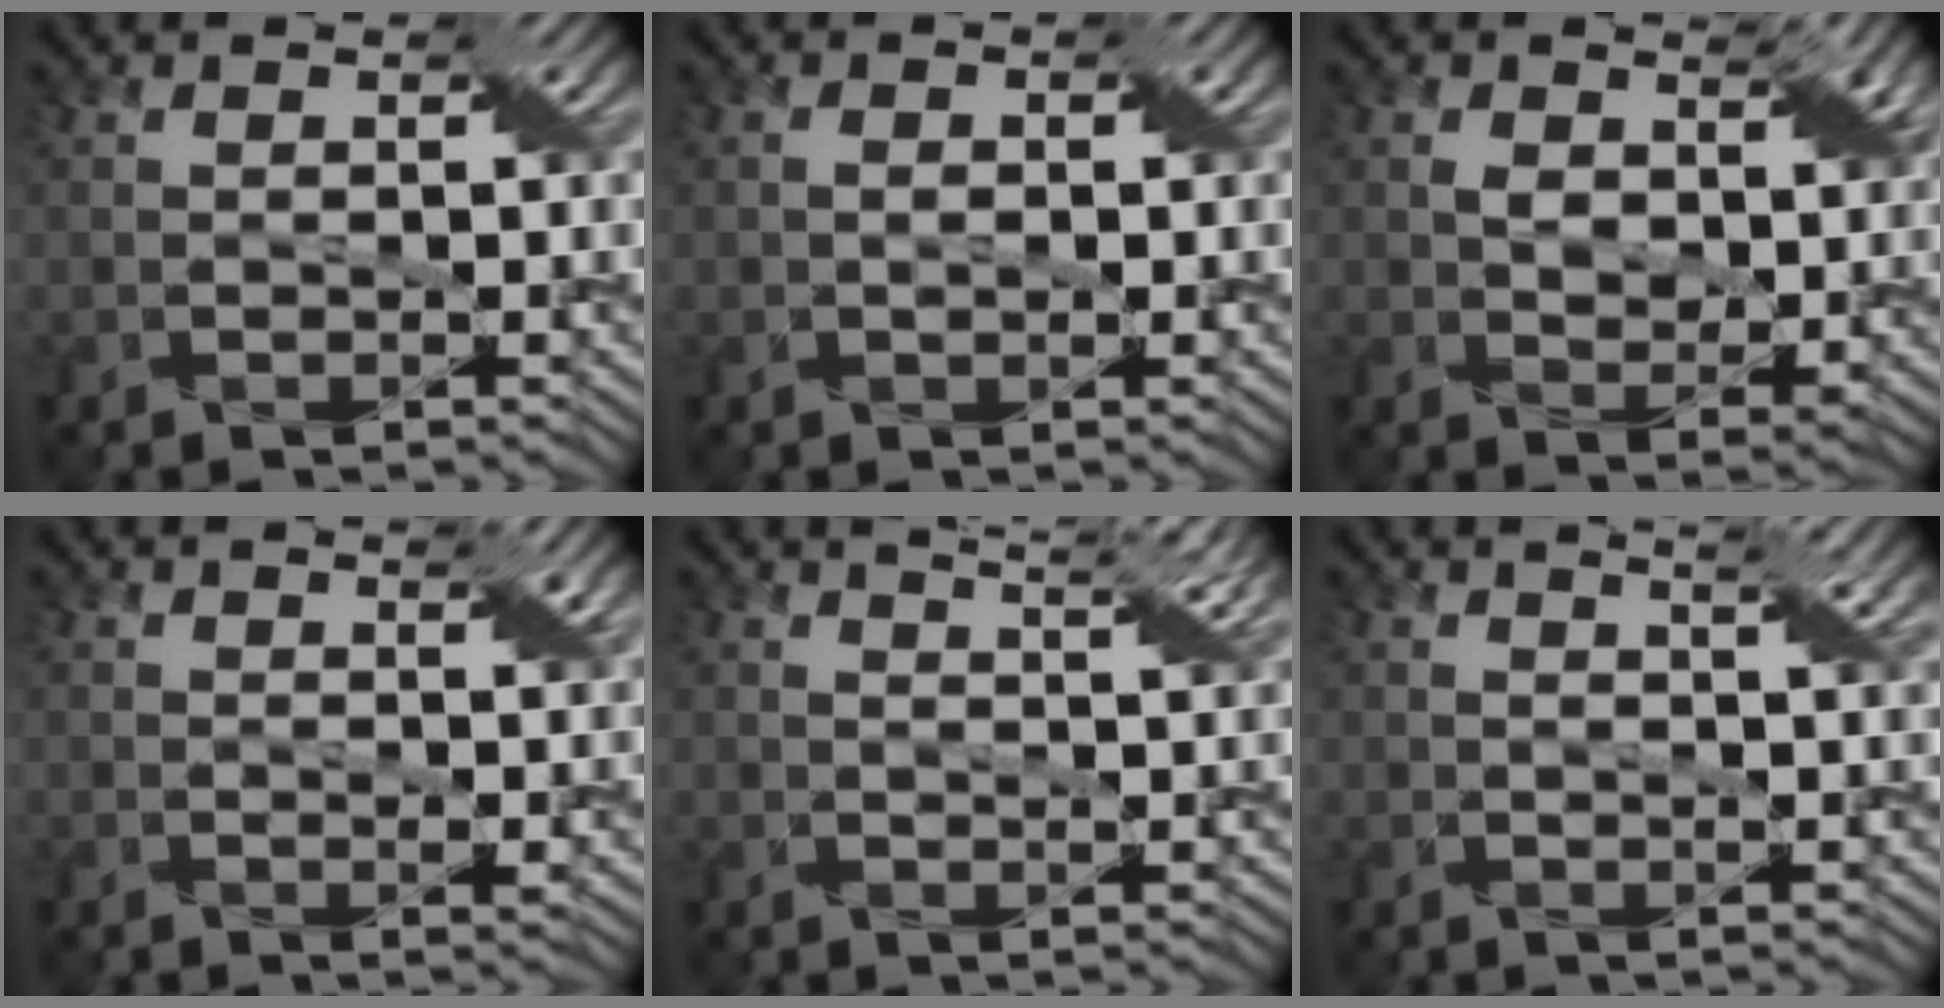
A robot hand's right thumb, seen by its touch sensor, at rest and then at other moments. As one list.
[{"total": 1.7, "force": [0.0, 1.0, 1.3], "torque": [-0.021, -0.001, 0.005]}, {"total": 5.9, "force": [2.3, 3.8, 3.9], "torque": [-0.074, -0.010, 0.038]}, {"total": 2.0, "force": [0.9, 0.6, 1.7], "torque": [-0.029, -0.003, 0.018]}, {"total": 6.1, "force": [4.4, 1.5, 4.1], "torque": [-0.061, 0.012, 0.049]}, {"total": 4.5, "force": [2.9, 1.1, 3.3], "torque": [-0.050, 0.008, 0.029]}]